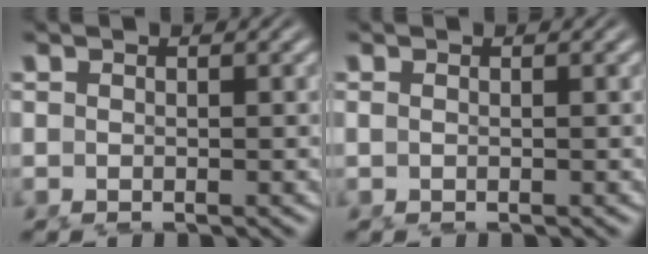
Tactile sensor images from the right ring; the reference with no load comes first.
{"total": 0.7, "force": [-0.2, -0.6, 0.3], "torque": [-0.002, -0.004, 0.002]}